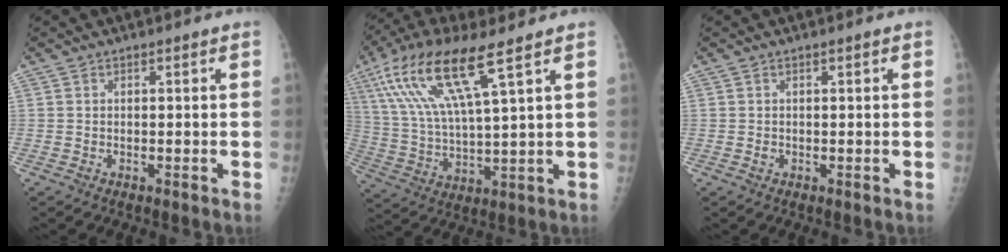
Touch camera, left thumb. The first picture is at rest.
{"total": 16.3, "force": [8.4, 2.7, 13.7], "torque": [-0.295, -0.020, 0.164]}
{"total": 0.5, "force": [-0.1, 0.4, 0.3], "torque": [0.001, 0.001, 0.000]}